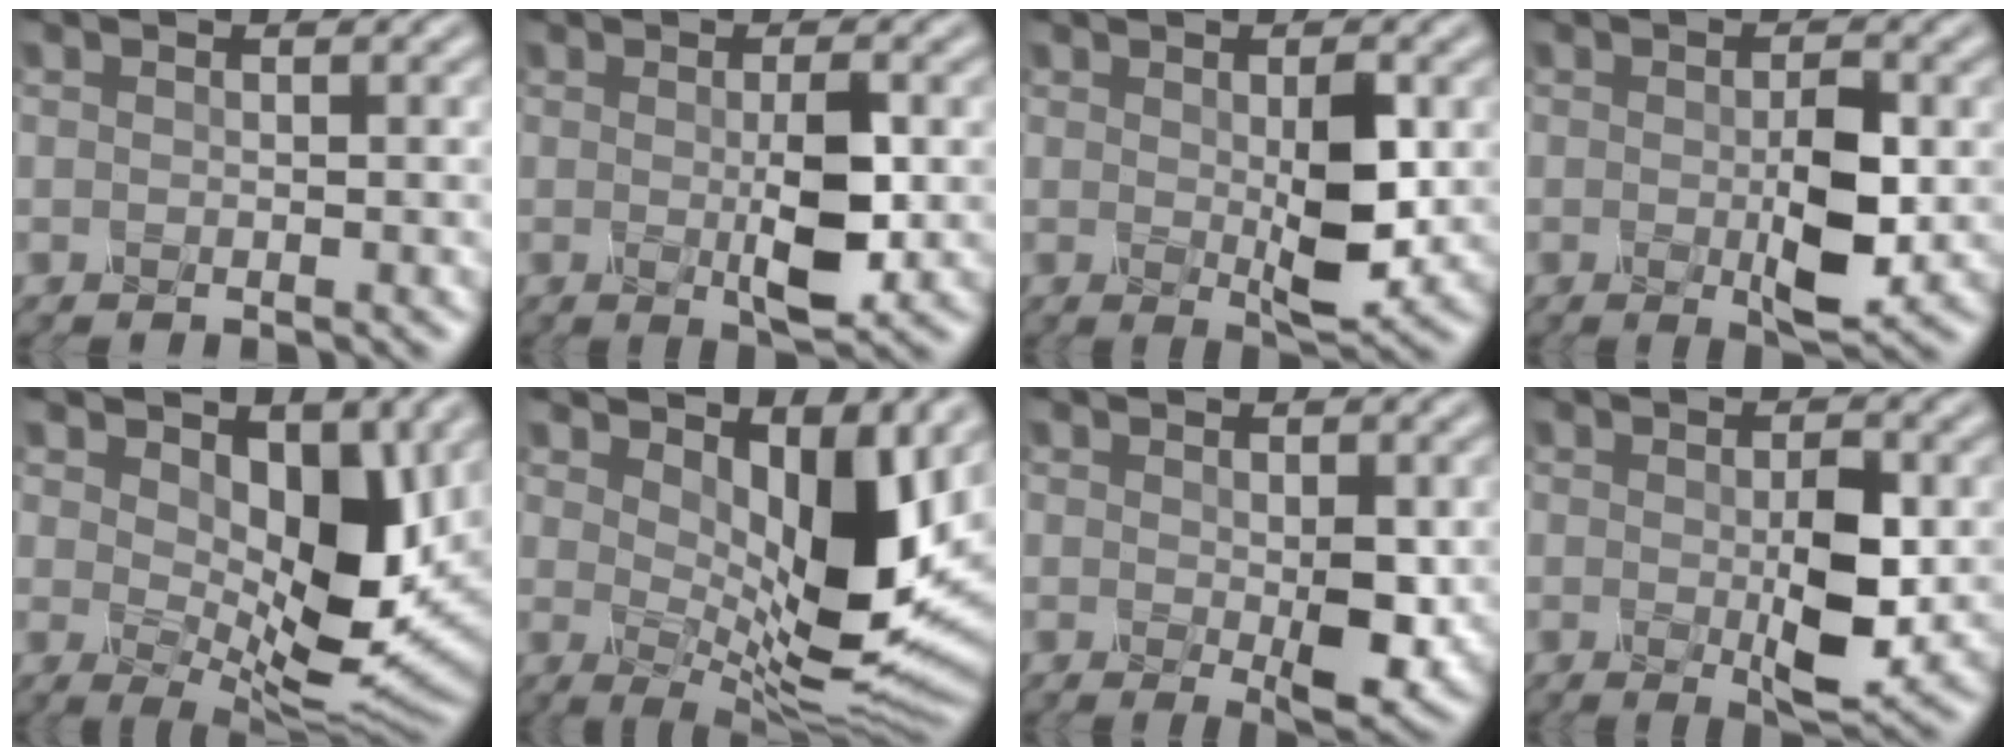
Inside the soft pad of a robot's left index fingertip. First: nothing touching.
{"total": 3.7, "force": [-0.2, 0.7, 3.6], "torque": [-0.085, -0.007, 0.004]}
{"total": 4.2, "force": [0.0, 1.2, 4.0], "torque": [-0.085, -0.010, 0.011]}
{"total": 4.3, "force": [-0.6, 1.2, 4.1], "torque": [-0.092, -0.009, -0.003]}
{"total": 8.9, "force": [1.7, 4.5, 7.4], "torque": [-0.134, -0.009, 0.038]}
{"total": 9.8, "force": [2.0, 4.3, 8.6], "torque": [-0.148, -0.018, 0.049]}
{"total": 3.9, "force": [-0.5, 1.4, 3.6], "torque": [-0.075, -0.010, 0.002]}
{"total": 4.8, "force": [-0.5, 1.5, 4.5], "torque": [-0.095, -0.009, 0.001]}